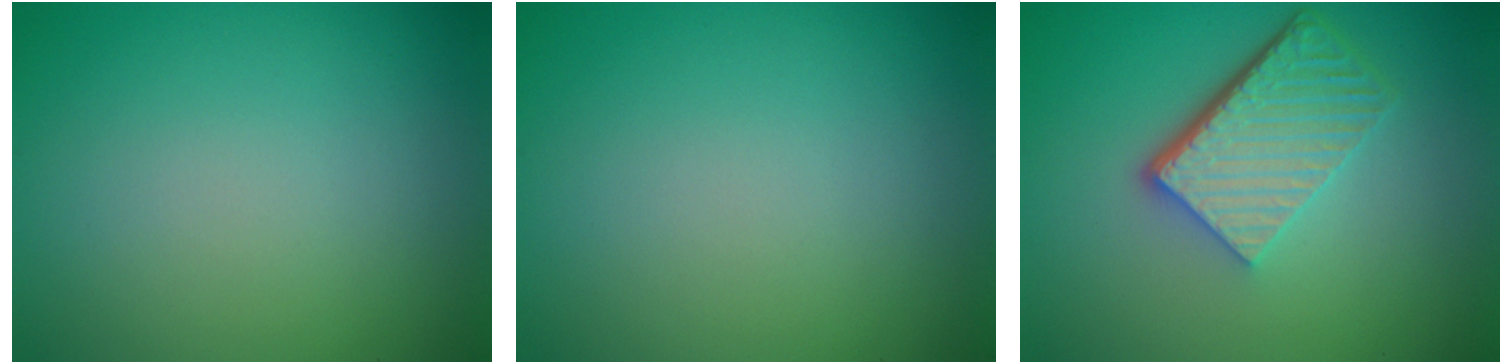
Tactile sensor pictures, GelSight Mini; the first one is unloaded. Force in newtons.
{"total": 0.0}
{"total": 6.0, "press": 4.1, "slide": 4.4}